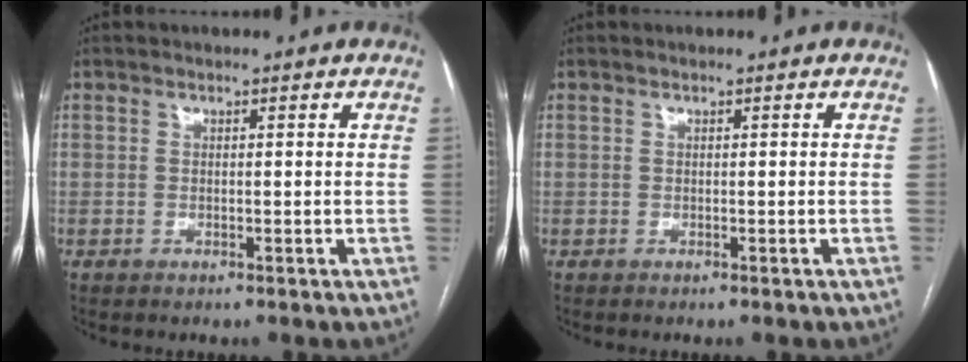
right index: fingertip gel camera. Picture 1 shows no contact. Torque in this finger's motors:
{"motor_torque": [-0.02, 0.08, -0.10, -0.05]}